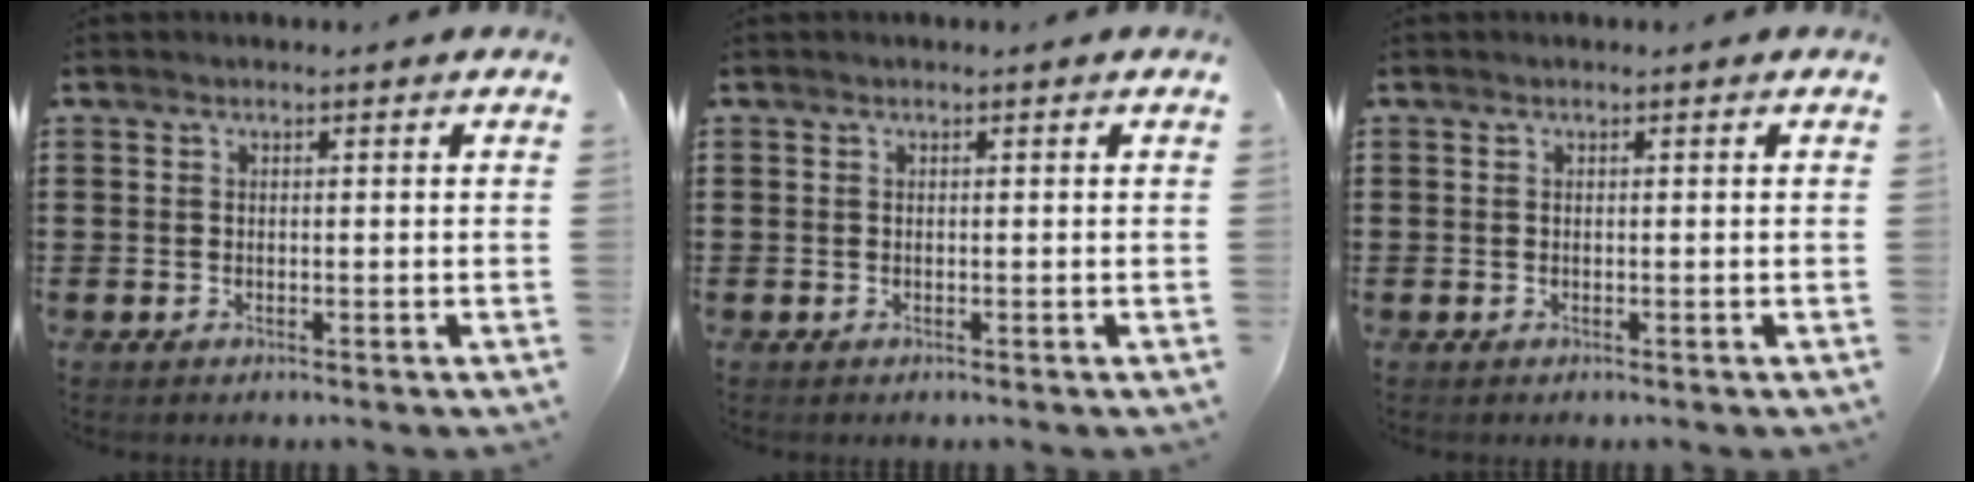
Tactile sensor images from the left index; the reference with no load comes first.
{"total": 0.0}
{"total": 0.0}